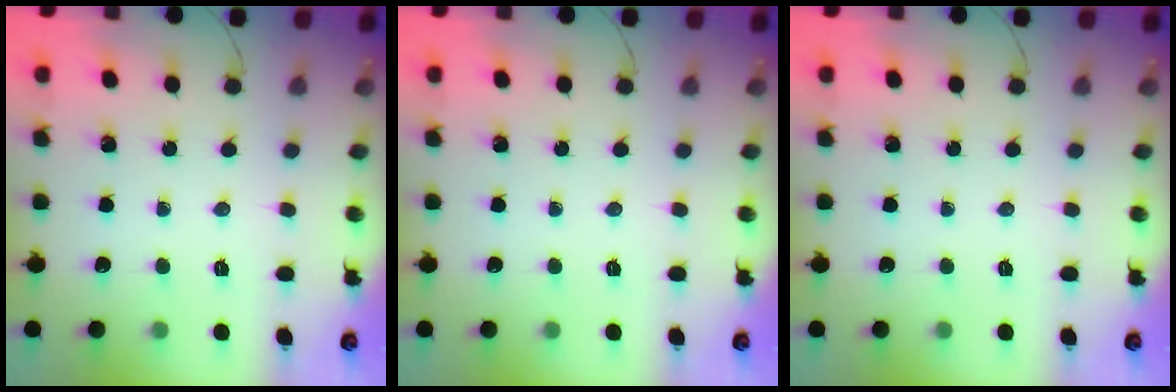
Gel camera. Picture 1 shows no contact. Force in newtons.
{"total": 0.0}
{"total": 0.0}